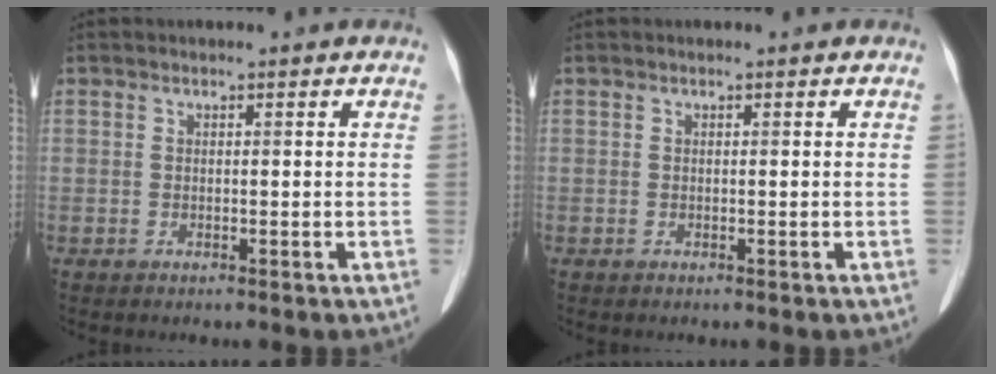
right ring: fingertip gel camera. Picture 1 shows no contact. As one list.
[{"total": 0.0}]